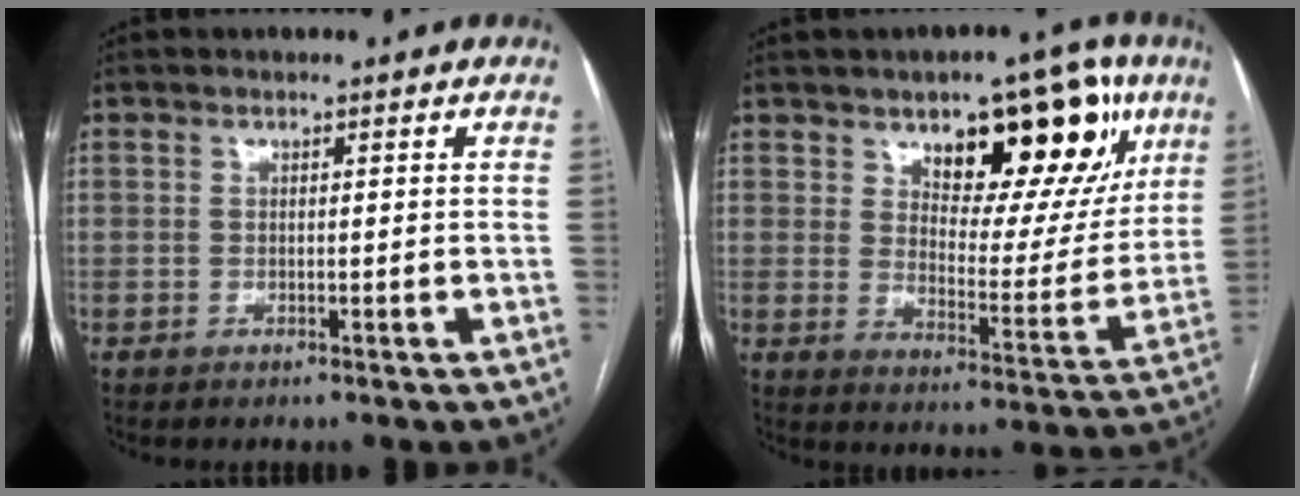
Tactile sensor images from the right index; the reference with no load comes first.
{"total": 18.0, "force": [9.3, 7.8, 13.3], "torque": [-0.156, 0.008, 0.137]}